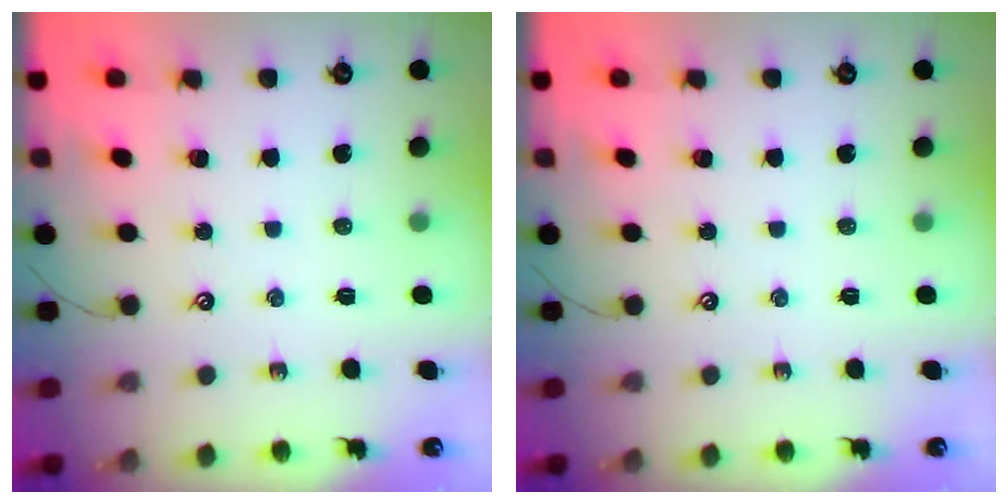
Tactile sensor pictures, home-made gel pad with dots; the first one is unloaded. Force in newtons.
{"total": 0.0}